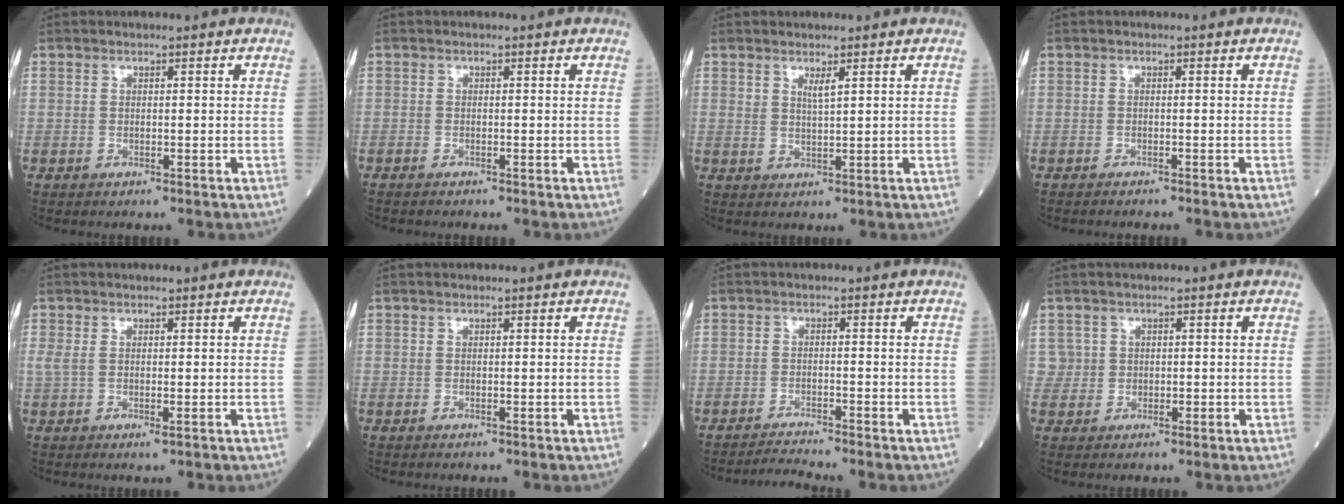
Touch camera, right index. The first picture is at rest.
{"total": 0.6, "force": [-0.6, 0.0, 0.2], "torque": [-0.004, -0.001, -0.011]}
{"total": 1.8, "force": [1.2, 0.1, 1.4], "torque": [-0.031, -0.006, 0.022]}
{"total": 2.0, "force": [-1.8, 0.1, 0.8], "torque": [-0.012, -0.002, -0.022]}
{"total": 2.1, "force": [0.0, 0.6, 2.1], "torque": [-0.048, 0.000, 0.006]}
{"total": 0.0}
{"total": 2.8, "force": [-2.6, -1.2, -0.1], "torque": [-0.006, -0.018, -0.047]}
{"total": 2.3, "force": [0.6, 2.2, -0.2], "torque": [0.019, 0.006, 0.006]}